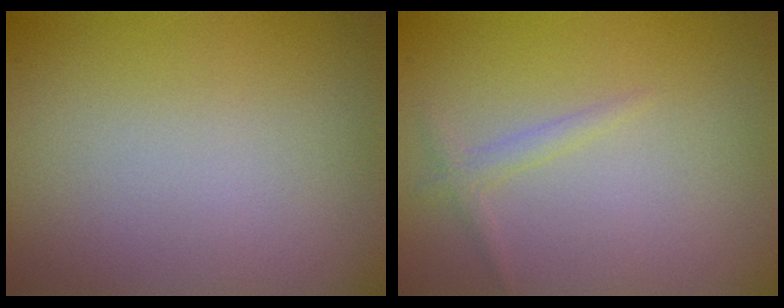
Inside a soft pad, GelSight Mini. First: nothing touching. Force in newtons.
{"total": 1.1, "press": 1.1, "slide": 0.1}